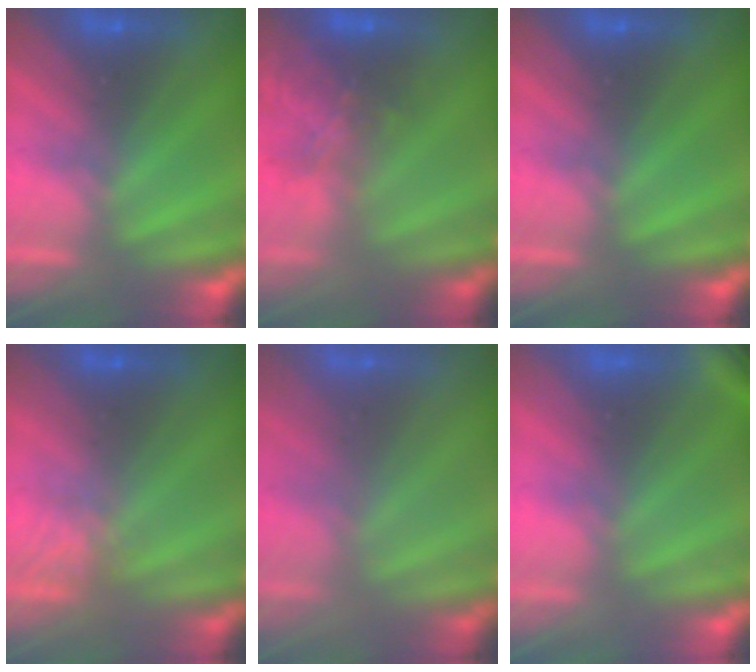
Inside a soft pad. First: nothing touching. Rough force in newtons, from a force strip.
{"total": 7.9}
{"total": 0.0}
{"total": 1.7}
{"total": 1.7}
{"total": 2.9}